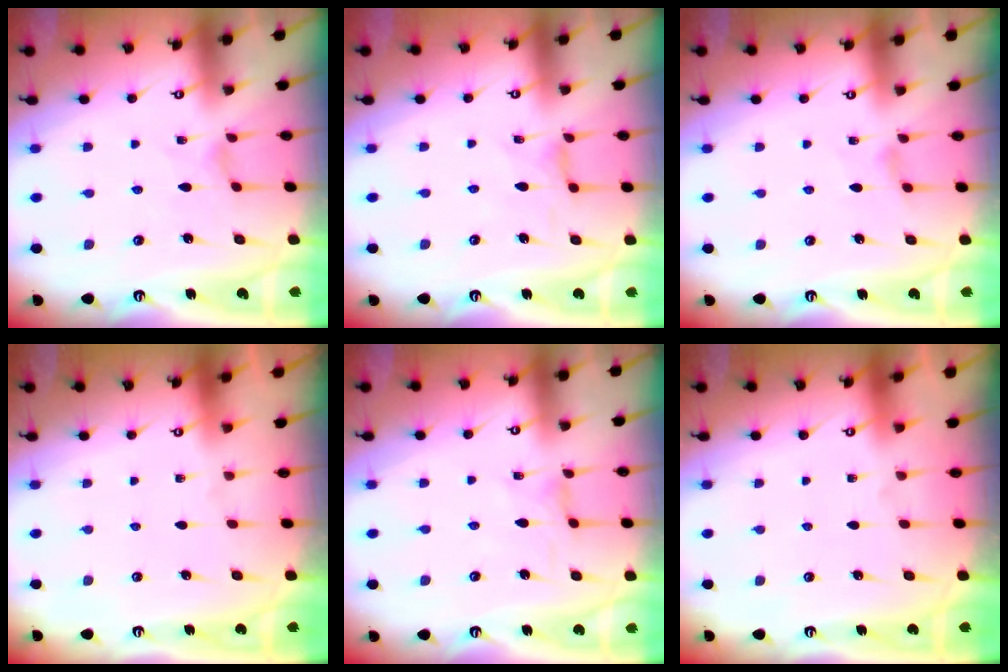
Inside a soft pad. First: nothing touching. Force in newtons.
{"total": 0.7, "press": 0.6, "slide": 0.4}
{"total": 1.9, "press": 1.9, "slide": 0.4}
{"total": 0.0}
{"total": 0.0}
{"total": 0.0}